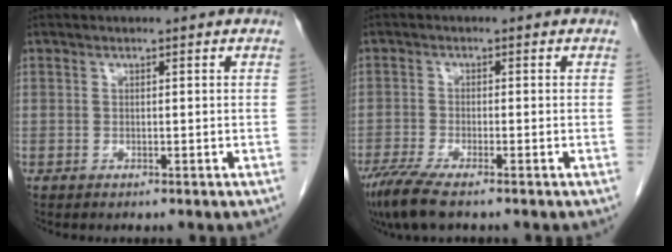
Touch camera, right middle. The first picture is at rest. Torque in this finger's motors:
{"motor_torque": [1.01, -0.68, 0.08, 0.06]}